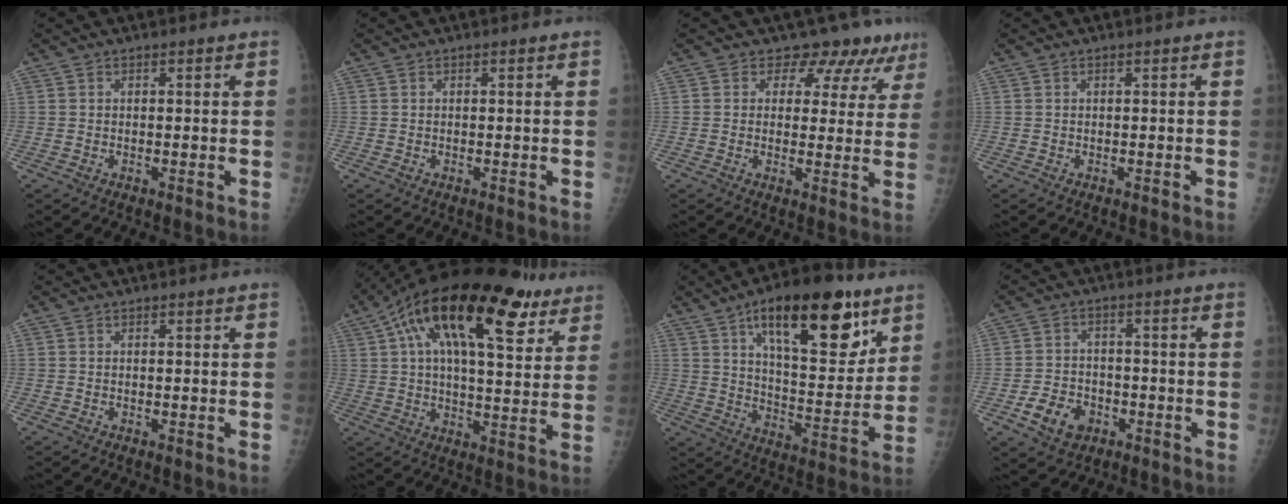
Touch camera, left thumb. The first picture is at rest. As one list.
[{"total": 0.0}, {"total": 8.2, "force": [6.4, 4.9, 1.4], "torque": [0.027, -0.030, 0.057]}, {"total": 0.0}, {"total": 0.0}, {"total": 25.1, "force": [12.7, 10.3, 19.0], "torque": [-0.288, 0.009, 0.197]}, {"total": 23.7, "force": [12.8, 9.4, 17.5], "torque": [-0.223, -0.047, 0.203]}, {"total": 7.2, "force": [-3.1, 5.4, 3.6], "torque": [-0.046, 0.017, -0.050]}]